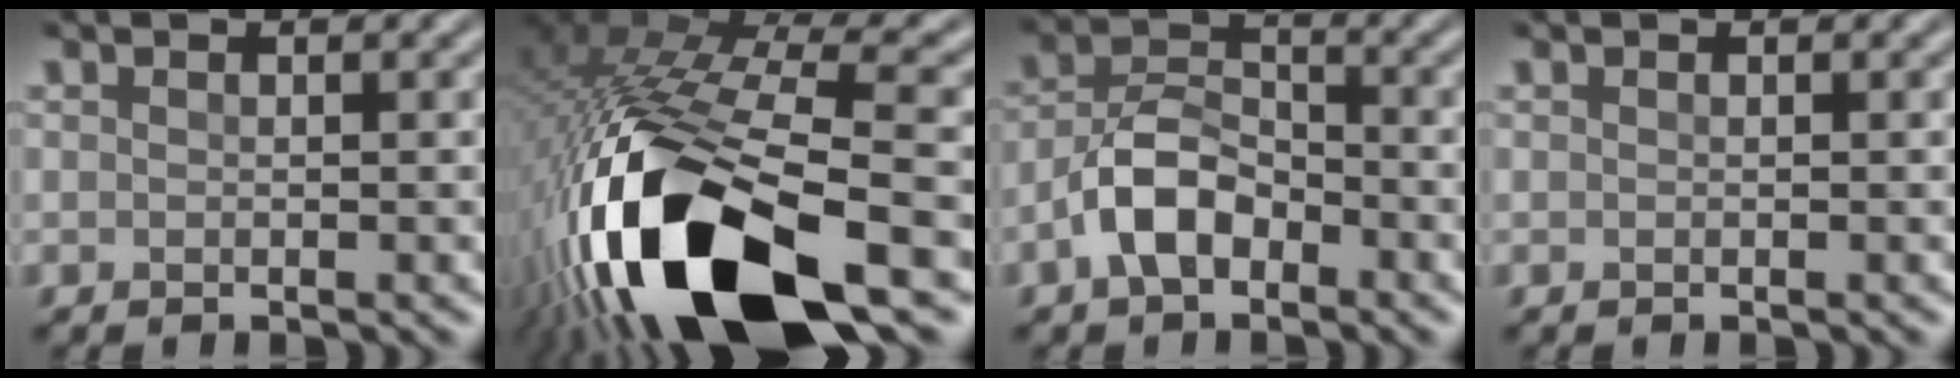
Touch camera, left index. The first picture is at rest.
{"total": 16.9, "force": [-7.1, 6.8, 13.8], "torque": [-0.281, -0.048, -0.098]}
{"total": 4.8, "force": [-2.4, 2.7, 3.2], "torque": [-0.058, 0.012, -0.053]}
{"total": 0.0}